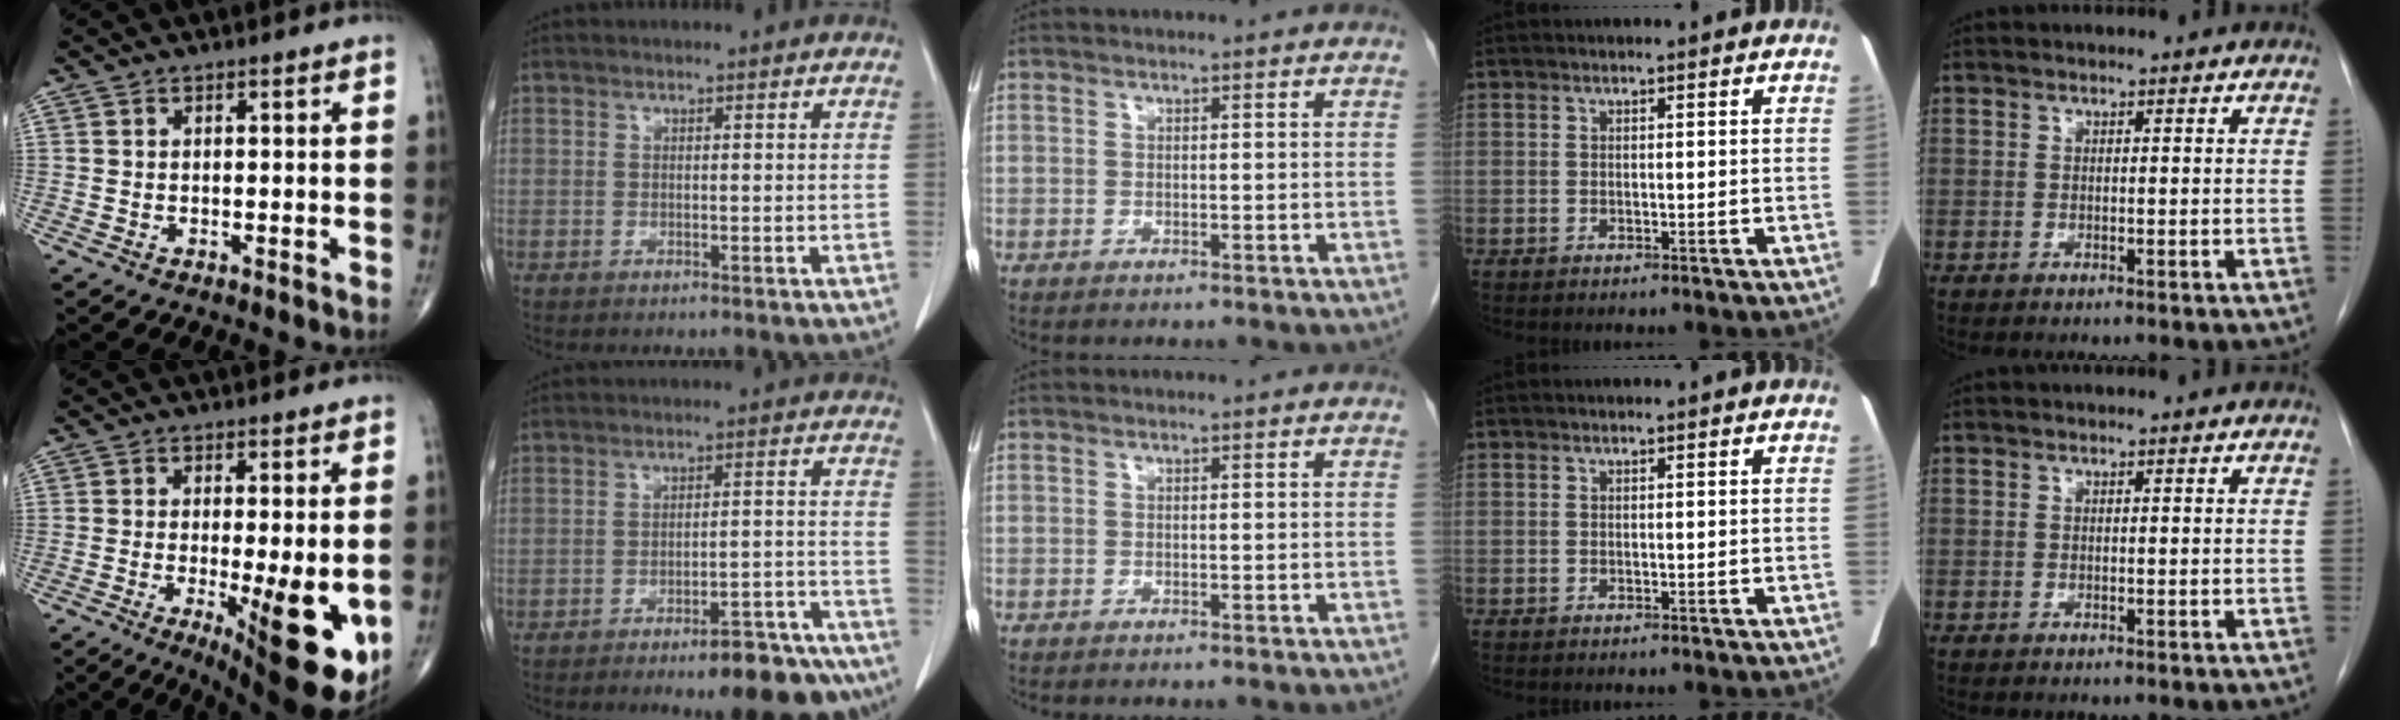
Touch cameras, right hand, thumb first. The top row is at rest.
{"thumb": {"total": 14.6, "force": [-3.5, 3.9, 13.6], "torque": [-0.165, -0.023, -0.035]}, "index": {"total": 13.4, "force": [-10.6, 2.7, 7.8], "torque": [-0.053, 0.033, -0.142]}}